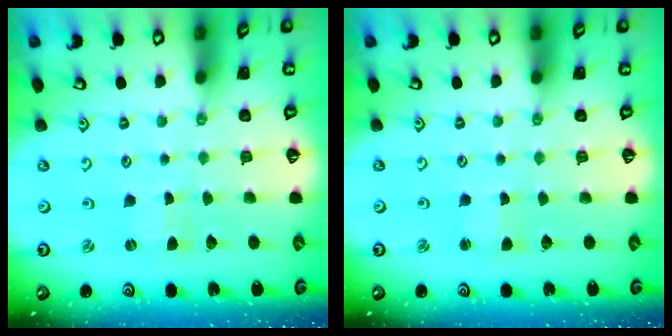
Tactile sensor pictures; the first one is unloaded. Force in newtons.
{"total": 1.3, "press": 1.2, "slide": 0.1}